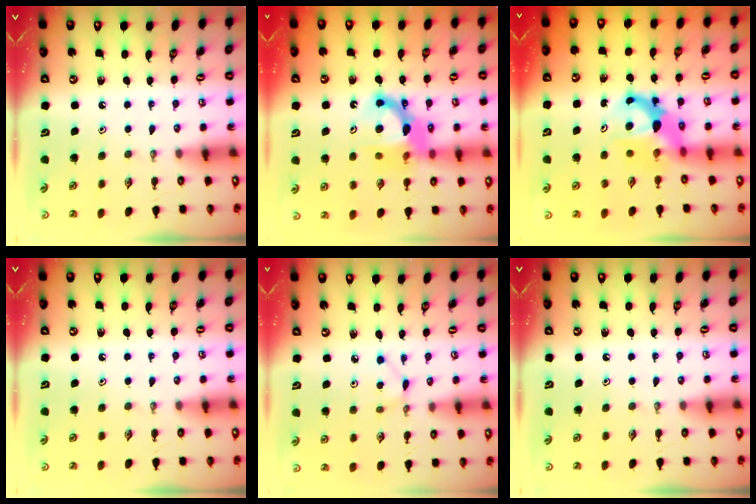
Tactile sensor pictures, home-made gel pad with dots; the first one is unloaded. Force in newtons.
{"total": 12.4, "press": 12.3, "slide": 1.6}
{"total": 8.6, "press": 8.6, "slide": 0.5}
{"total": 0.0}
{"total": 1.9, "press": 1.9, "slide": 0.2}
{"total": 0.0}